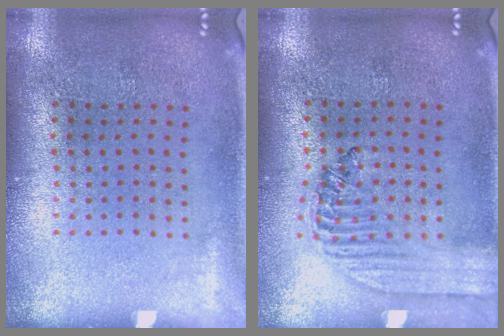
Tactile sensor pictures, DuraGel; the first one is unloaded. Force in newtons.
{"total": 1.6, "press": 1.4, "slide": 0.7}